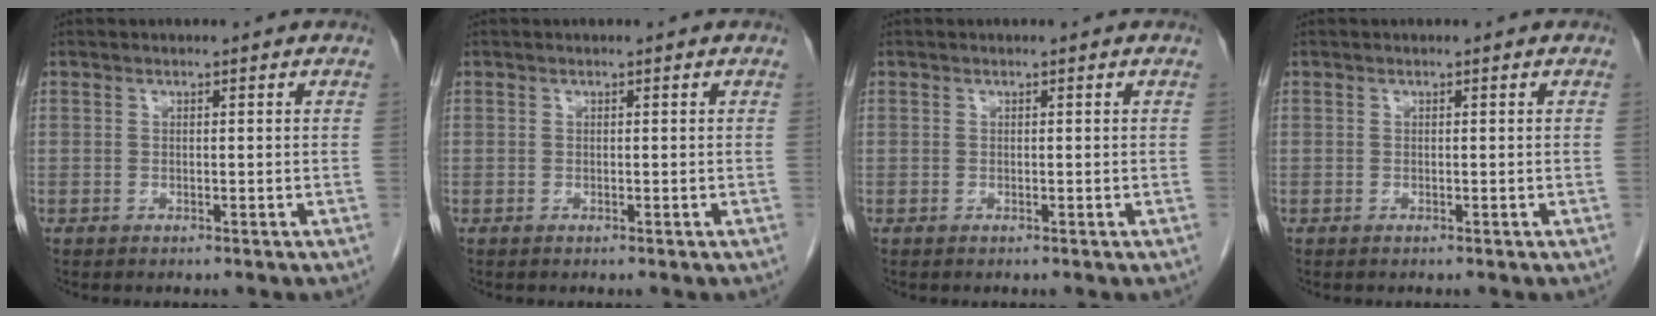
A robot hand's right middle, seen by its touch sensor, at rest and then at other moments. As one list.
[{"total": 0.0}, {"total": 0.0}, {"total": 0.0}]